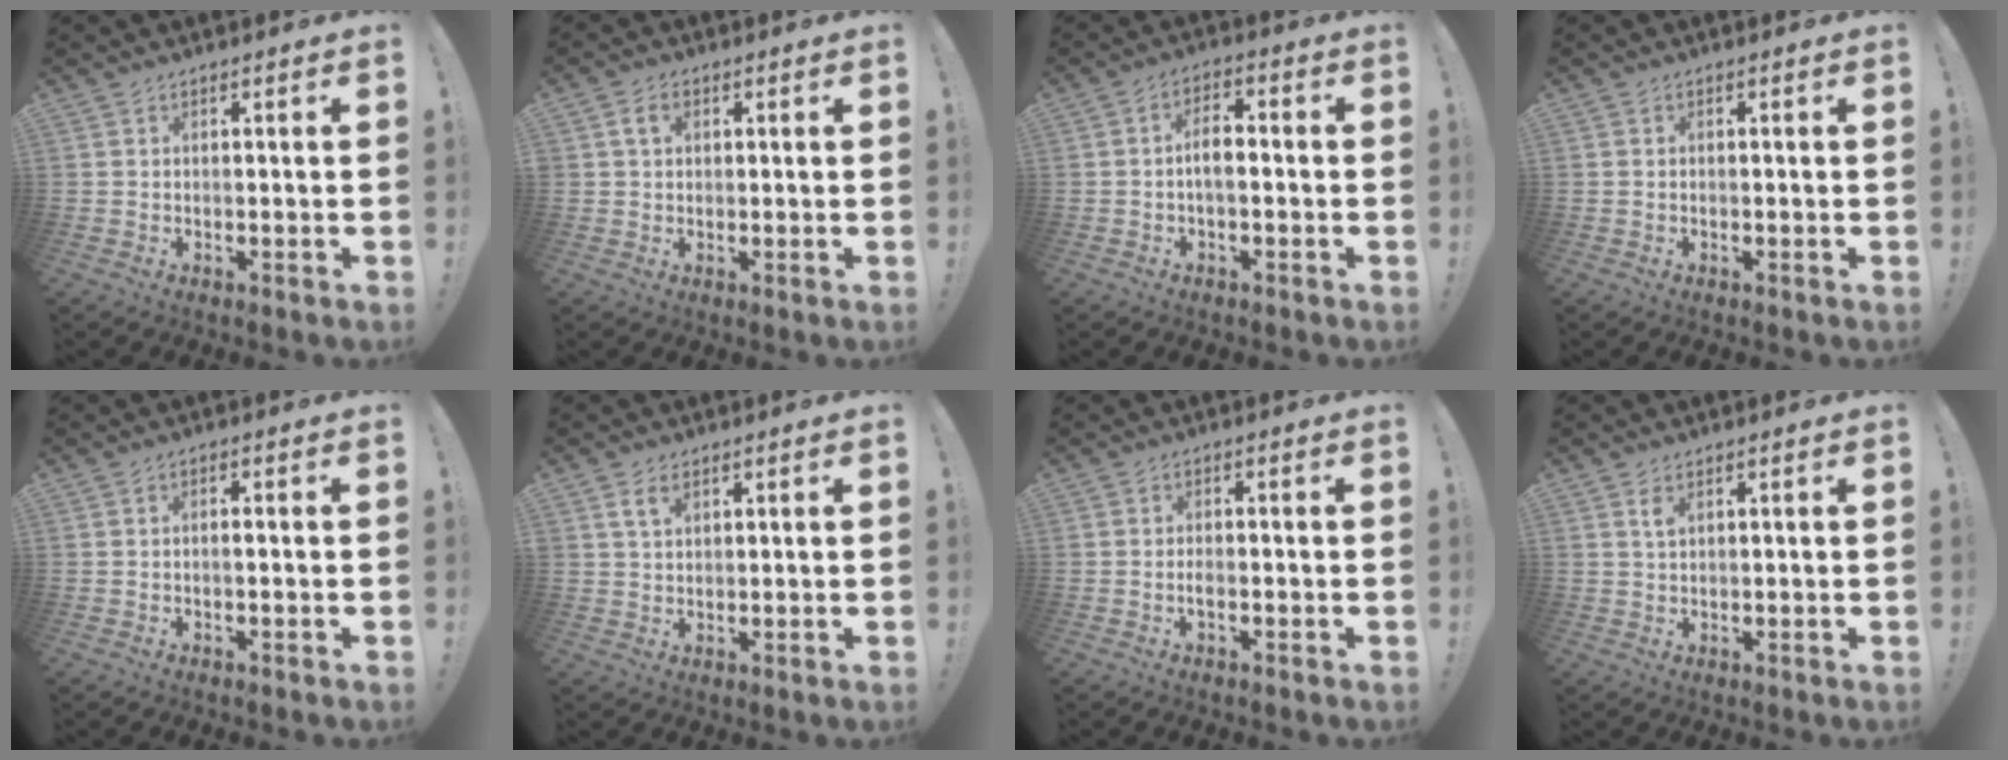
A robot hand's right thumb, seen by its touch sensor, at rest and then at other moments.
{"total": 3.2, "force": [1.2, 2.2, 2.1], "torque": [-0.033, 0.003, 0.020]}
{"total": 5.9, "force": [-0.9, 2.6, 5.2], "torque": [-0.097, 0.007, -0.018]}
{"total": 0.0}
{"total": 1.3, "force": [-0.7, -0.1, 1.1], "torque": [-0.026, 0.004, -0.012]}
{"total": 3.4, "force": [1.9, 1.6, 2.2], "torque": [-0.038, -0.004, 0.034]}
{"total": 1.6, "force": [-0.8, 0.4, 1.4], "torque": [-0.032, 0.005, -0.013]}
{"total": 2.1, "force": [1.0, 0.9, 1.6], "torque": [-0.025, -0.002, 0.016]}